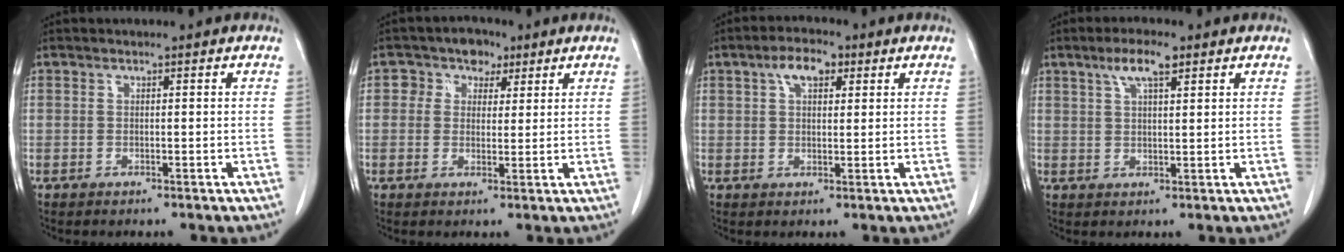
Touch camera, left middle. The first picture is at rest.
{"total": 4.9, "force": [2.3, 4.0, 1.7], "torque": [-0.021, 0.019, 0.037]}
{"total": 4.8, "force": [2.3, 2.3, 3.6], "torque": [-0.068, 0.015, 0.039]}
{"total": 4.9, "force": [2.9, 1.0, 3.8], "torque": [-0.078, 0.007, 0.053]}